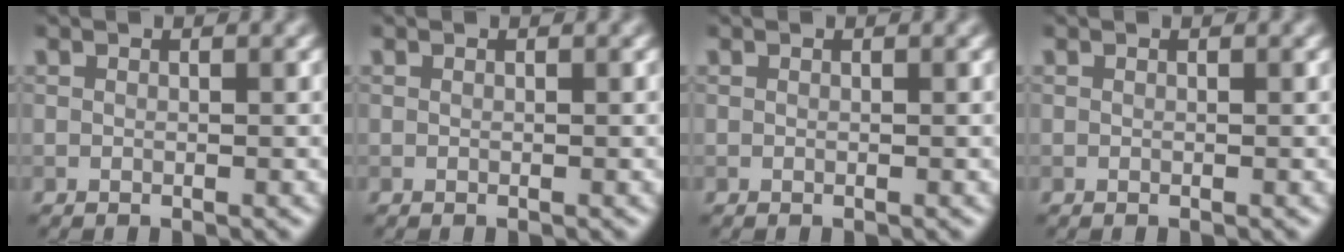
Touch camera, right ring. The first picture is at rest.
{"total": 0.0}
{"total": 0.0}
{"total": 0.0}